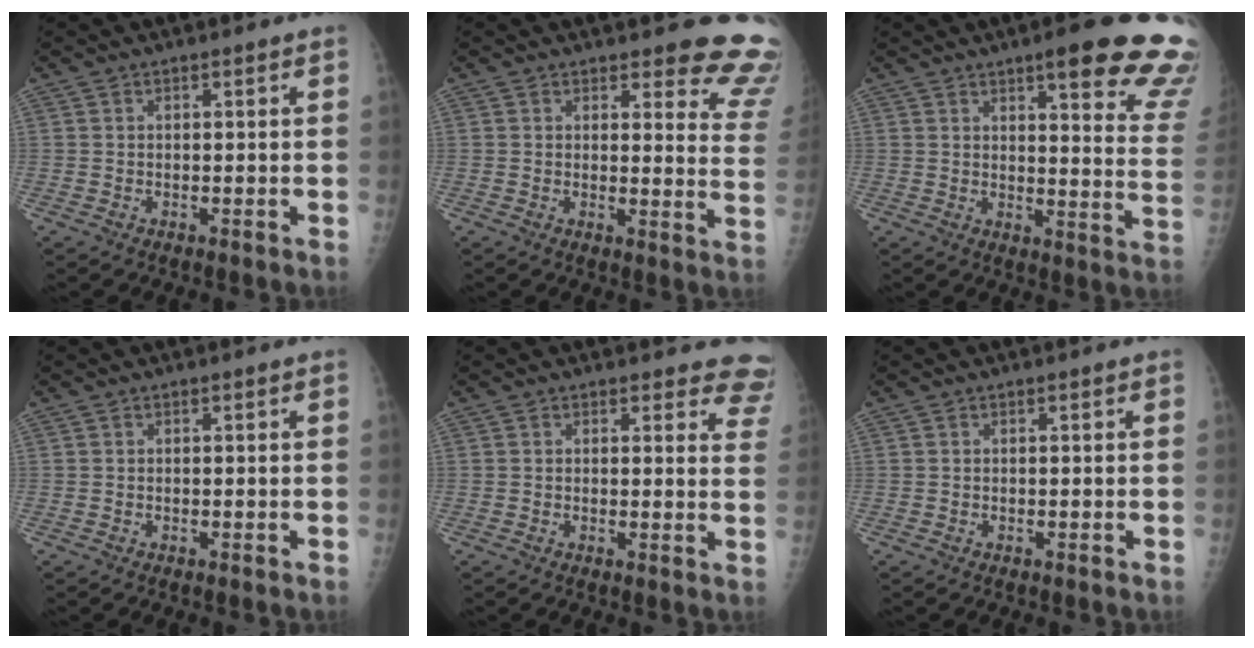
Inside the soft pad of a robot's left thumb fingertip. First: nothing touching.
{"total": 12.3, "force": [11.4, 3.2, 3.5], "torque": [0.009, -0.106, 0.096]}
{"total": 21.1, "force": [14.2, 4.3, 14.9], "torque": [-0.153, -0.065, 0.164]}
{"total": 0.0}
{"total": 8.0, "force": [7.4, 3.0, 1.1], "torque": [0.041, -0.036, 0.044]}
{"total": 0.0}